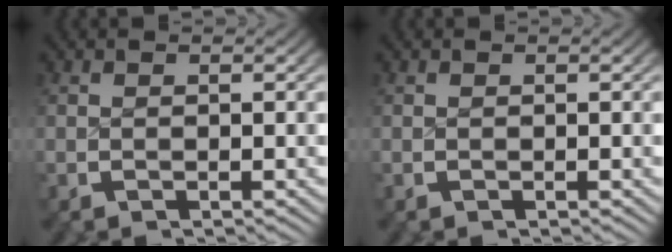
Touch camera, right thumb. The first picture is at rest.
{"total": 0.0}